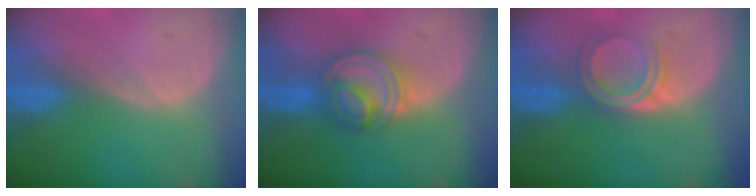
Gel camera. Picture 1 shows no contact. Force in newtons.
{"total": 7.4, "press": 6.5, "slide": 3.5}
{"total": 5.0, "press": 4.2, "slide": 2.6}